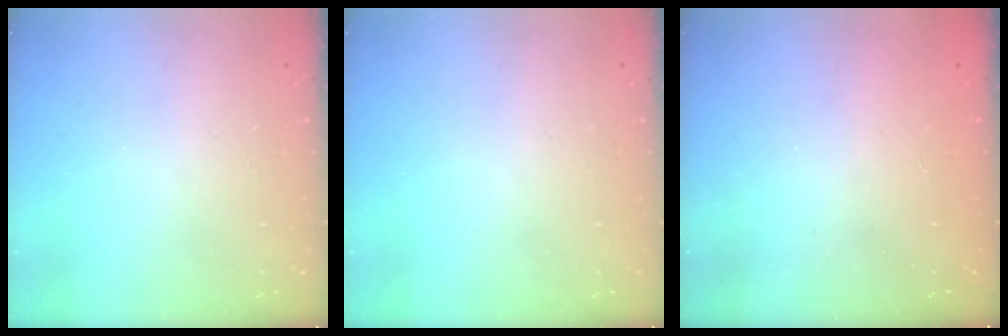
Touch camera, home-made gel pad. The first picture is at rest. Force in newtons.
{"total": 0.0}
{"total": 2.5, "press": 2.4, "slide": 0.8}